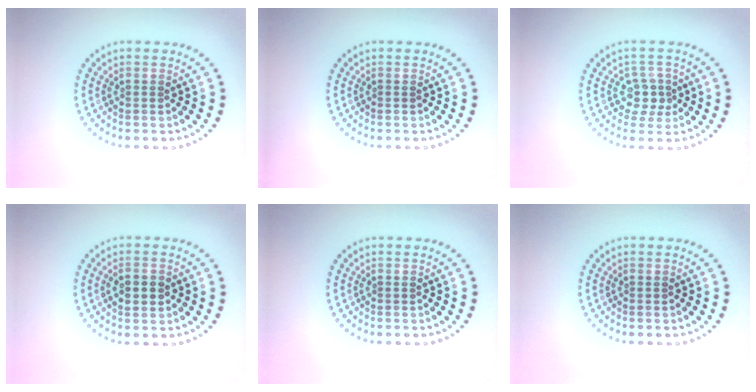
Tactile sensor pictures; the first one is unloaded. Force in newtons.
{"total": 0.0}
{"total": 2.5, "press": 2.2, "slide": 1.1}
{"total": 2.2, "press": 2.1, "slide": 0.1}
{"total": 0.0}
{"total": 0.0}